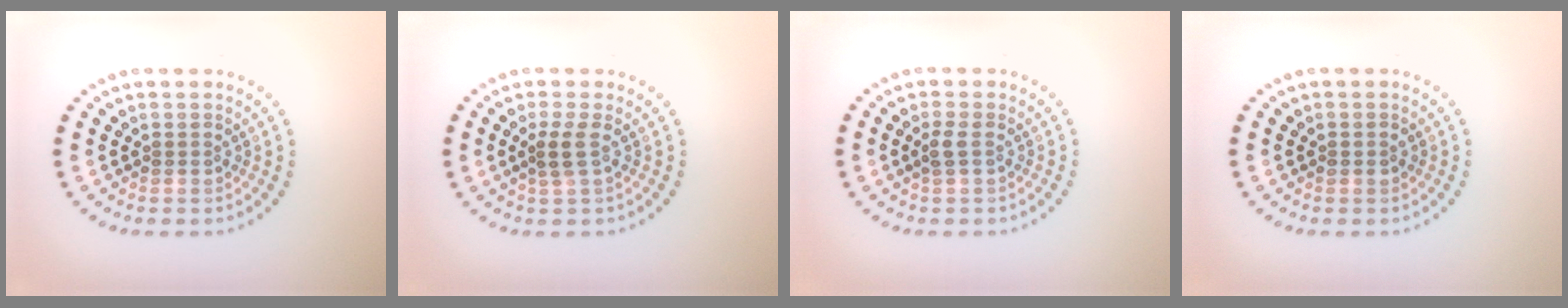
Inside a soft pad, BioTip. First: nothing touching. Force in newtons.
{"total": 1.7, "press": 1.2, "slide": 1.2}
{"total": 1.1, "press": 1.0, "slide": 0.5}
{"total": 0.7, "press": 0.7, "slide": 0.1}